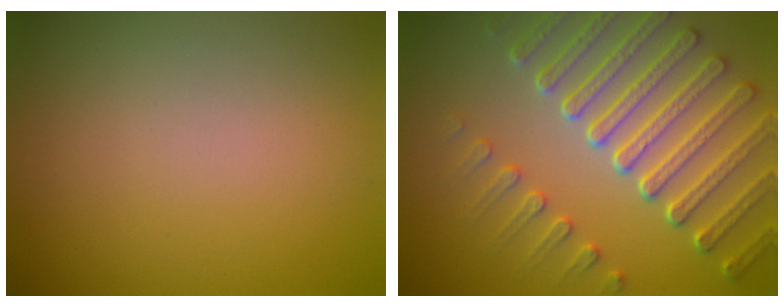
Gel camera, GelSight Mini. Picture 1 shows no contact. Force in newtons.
{"total": 7.6, "press": 5.6, "slide": 5.1}